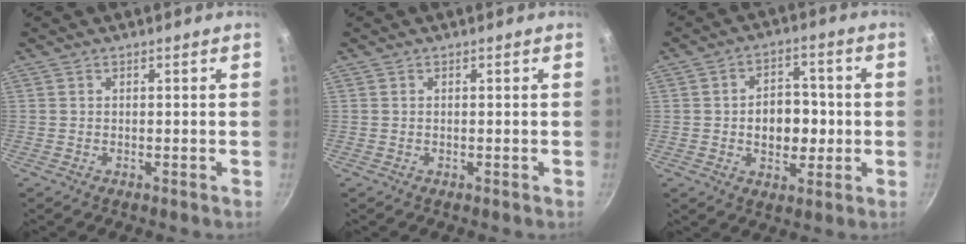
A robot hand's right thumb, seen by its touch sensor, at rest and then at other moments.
{"total": 0.0}
{"total": 9.8, "force": [-0.6, 6.8, 6.9], "torque": [-0.069, 0.009, -0.011]}